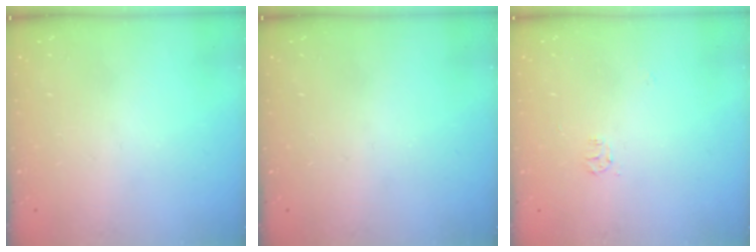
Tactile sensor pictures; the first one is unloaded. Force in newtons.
{"total": 0.0}
{"total": 4.5, "press": 4.4, "slide": 0.4}